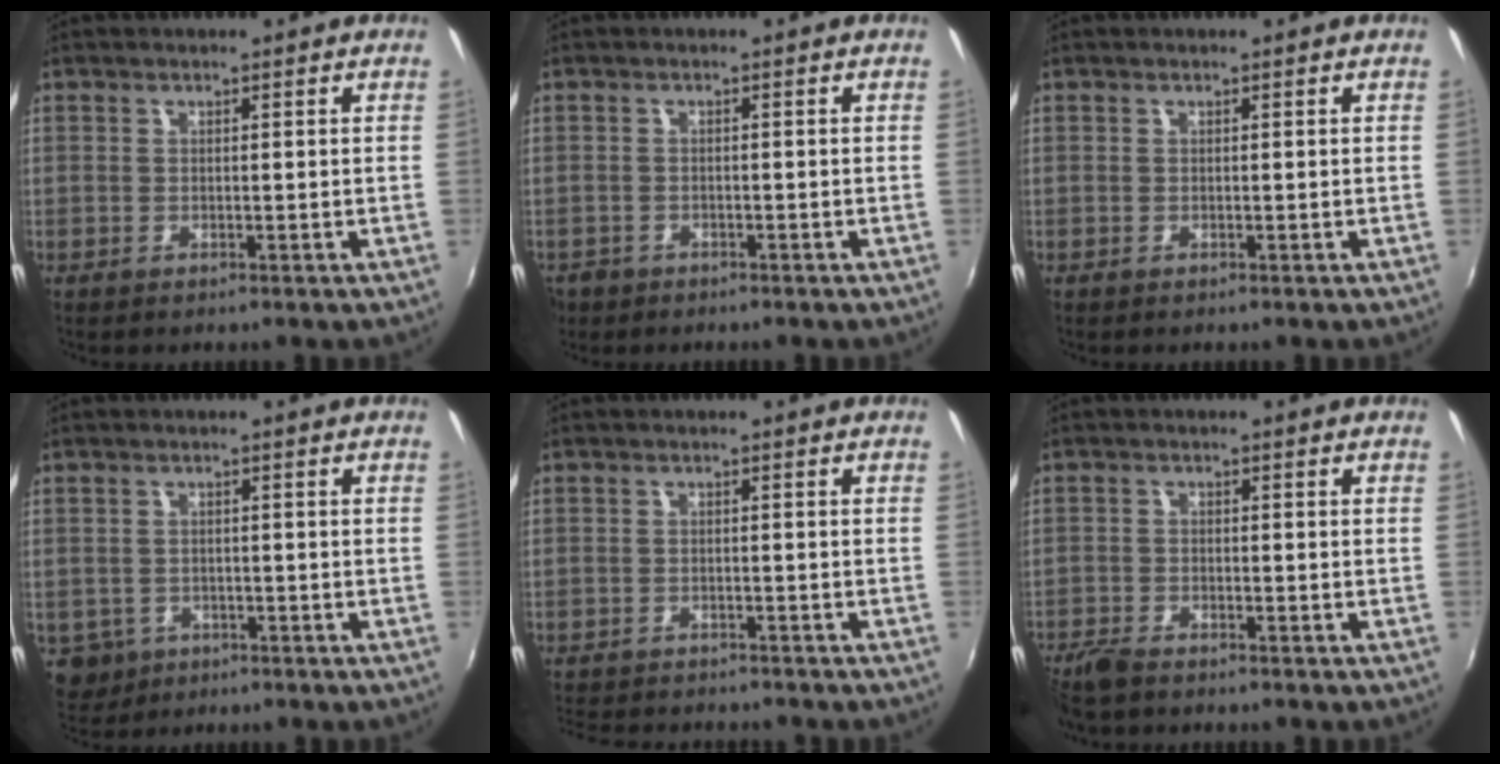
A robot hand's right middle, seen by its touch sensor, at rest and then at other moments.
{"total": 4.7, "force": [-2.4, 3.6, 1.6], "torque": [-0.048, -0.008, -0.038]}
{"total": 0.0}
{"total": 5.1, "force": [-2.0, 4.4, 1.5], "torque": [-0.039, -0.005, -0.024]}
{"total": 9.3, "force": [-8.5, 2.3, 3.1], "torque": [-0.080, -0.018, -0.129]}
{"total": 4.8, "force": [-4.2, 1.2, 1.9], "torque": [-0.057, -0.017, -0.086]}